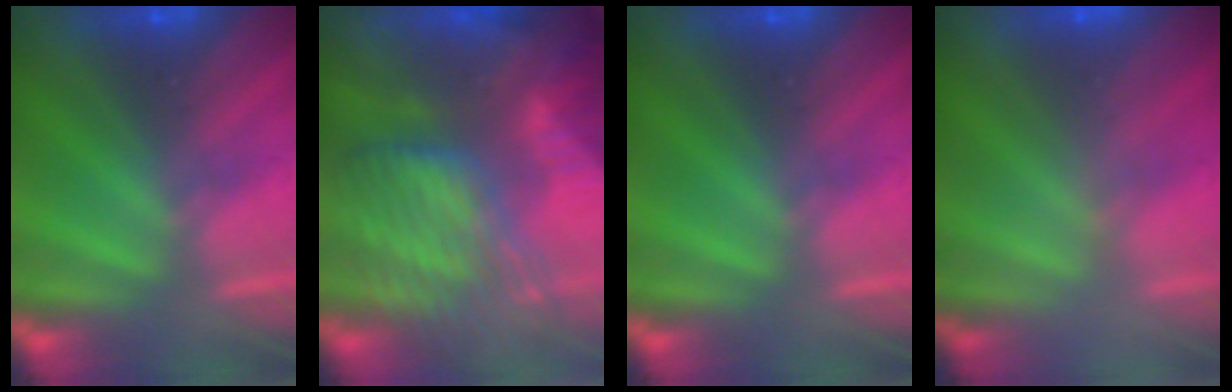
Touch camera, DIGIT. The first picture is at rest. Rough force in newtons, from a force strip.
{"total": 7.5}
{"total": 0.0}
{"total": 2.9}